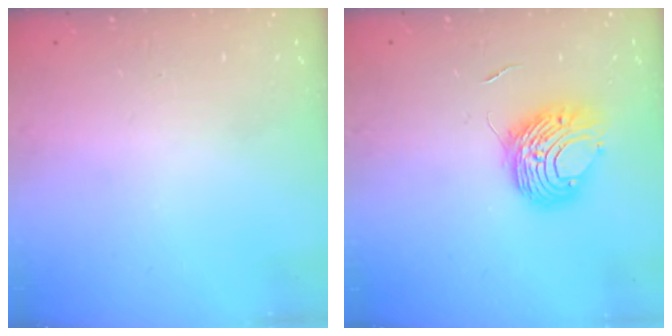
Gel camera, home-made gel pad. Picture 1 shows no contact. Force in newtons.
{"total": 8.5, "press": 8.5, "slide": 0.2}